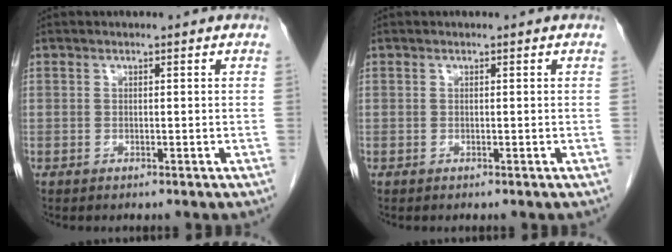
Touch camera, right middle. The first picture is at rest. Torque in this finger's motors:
{"motor_torque": [0.04, 0.10, -0.01, 0.00]}